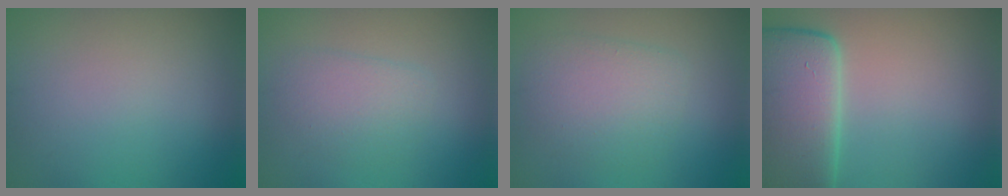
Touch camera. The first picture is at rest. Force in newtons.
{"total": 2.4, "press": 2.4, "slide": 0.1}
{"total": 3.6, "press": 3.6, "slide": 0.2}
{"total": 11.5, "press": 11.5, "slide": 0.8}